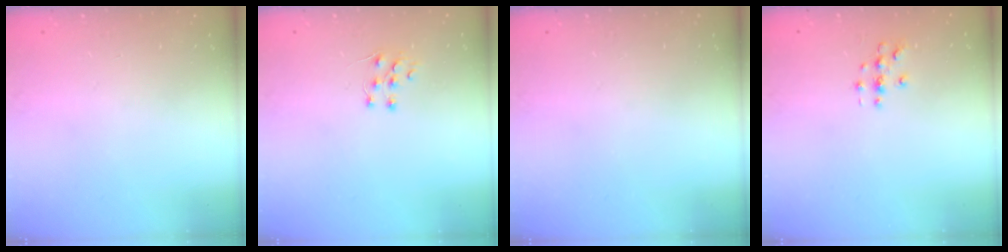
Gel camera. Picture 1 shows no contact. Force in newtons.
{"total": 4.7, "press": 4.7, "slide": 0.3}
{"total": 0.0}
{"total": 2.9, "press": 2.9, "slide": 0.3}